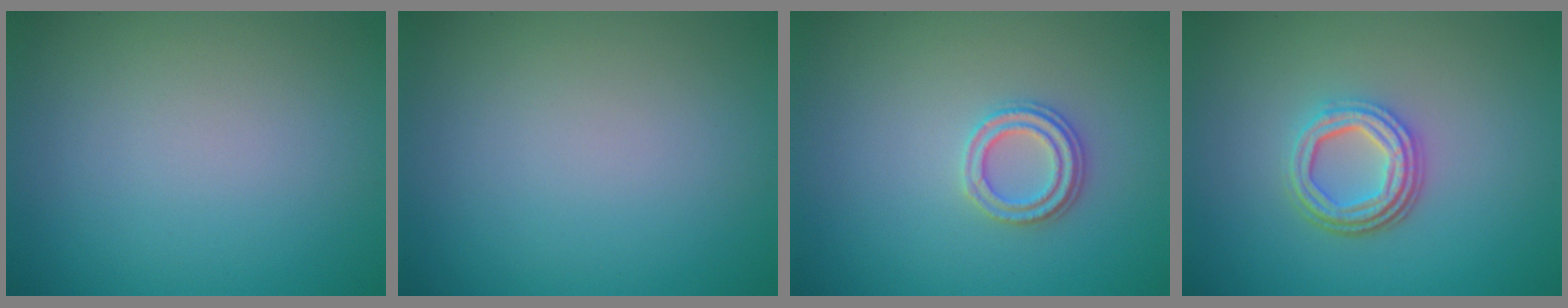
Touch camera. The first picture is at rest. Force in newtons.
{"total": 0.0}
{"total": 2.3, "press": 2.2, "slide": 0.8}
{"total": 4.2, "press": 3.1, "slide": 2.7}